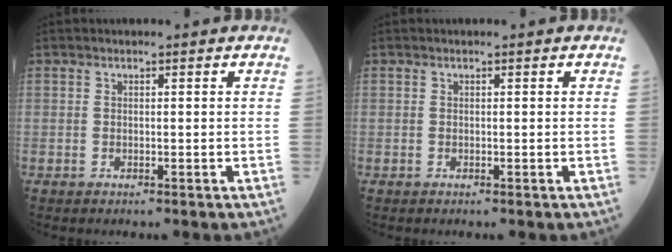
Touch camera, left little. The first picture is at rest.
{"total": 0.0}